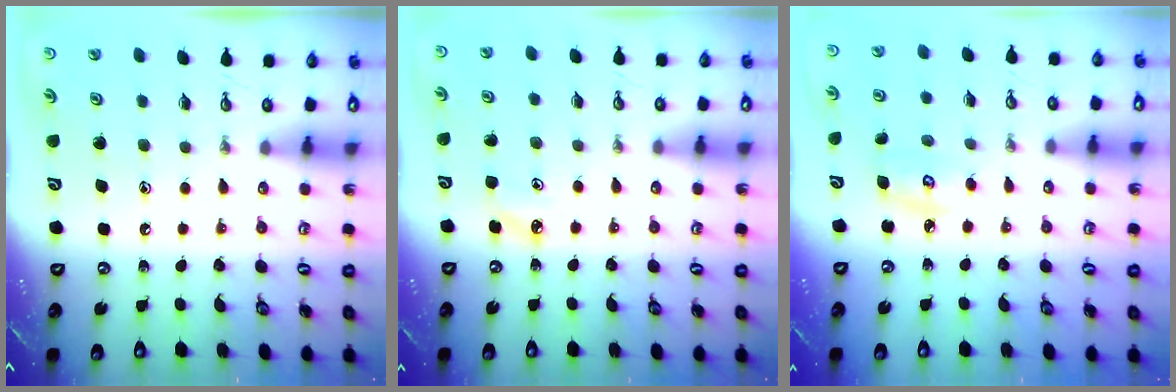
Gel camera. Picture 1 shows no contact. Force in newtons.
{"total": 4.7, "press": 4.6, "slide": 0.4}
{"total": 4.4, "press": 4.4, "slide": 0.2}